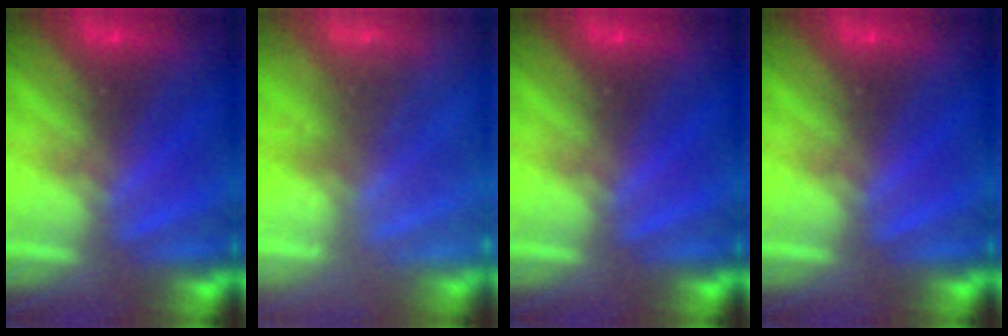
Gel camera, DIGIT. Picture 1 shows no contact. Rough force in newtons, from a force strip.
{"total": 2.2}
{"total": 0.0}
{"total": 0.0}